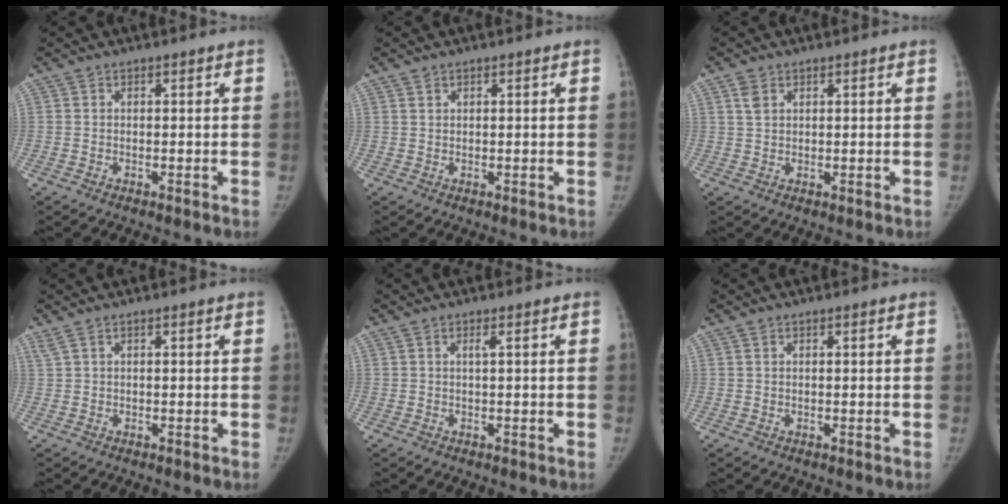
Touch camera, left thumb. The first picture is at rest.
{"total": 0.7, "force": [0.6, 0.3, 0.1], "torque": [0.005, -0.009, 0.009]}
{"total": 2.6, "force": [1.4, 1.8, 1.4], "torque": [-0.023, -0.002, 0.030]}
{"total": 0.9, "force": [0.6, 0.1, 0.6], "torque": [-0.018, 0.013, 0.019]}
{"total": 0.7, "force": [0.3, -0.1, 0.6], "torque": [-0.017, 0.003, 0.005]}
{"total": 0.0}